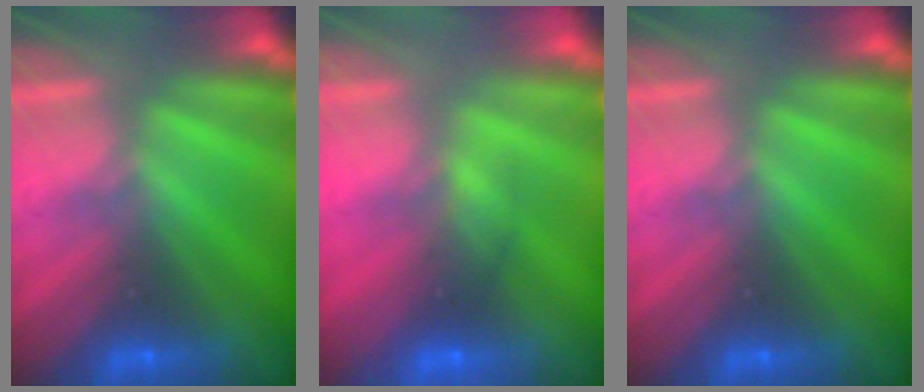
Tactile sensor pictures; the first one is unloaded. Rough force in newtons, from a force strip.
{"total": 2.9}
{"total": 0.0}